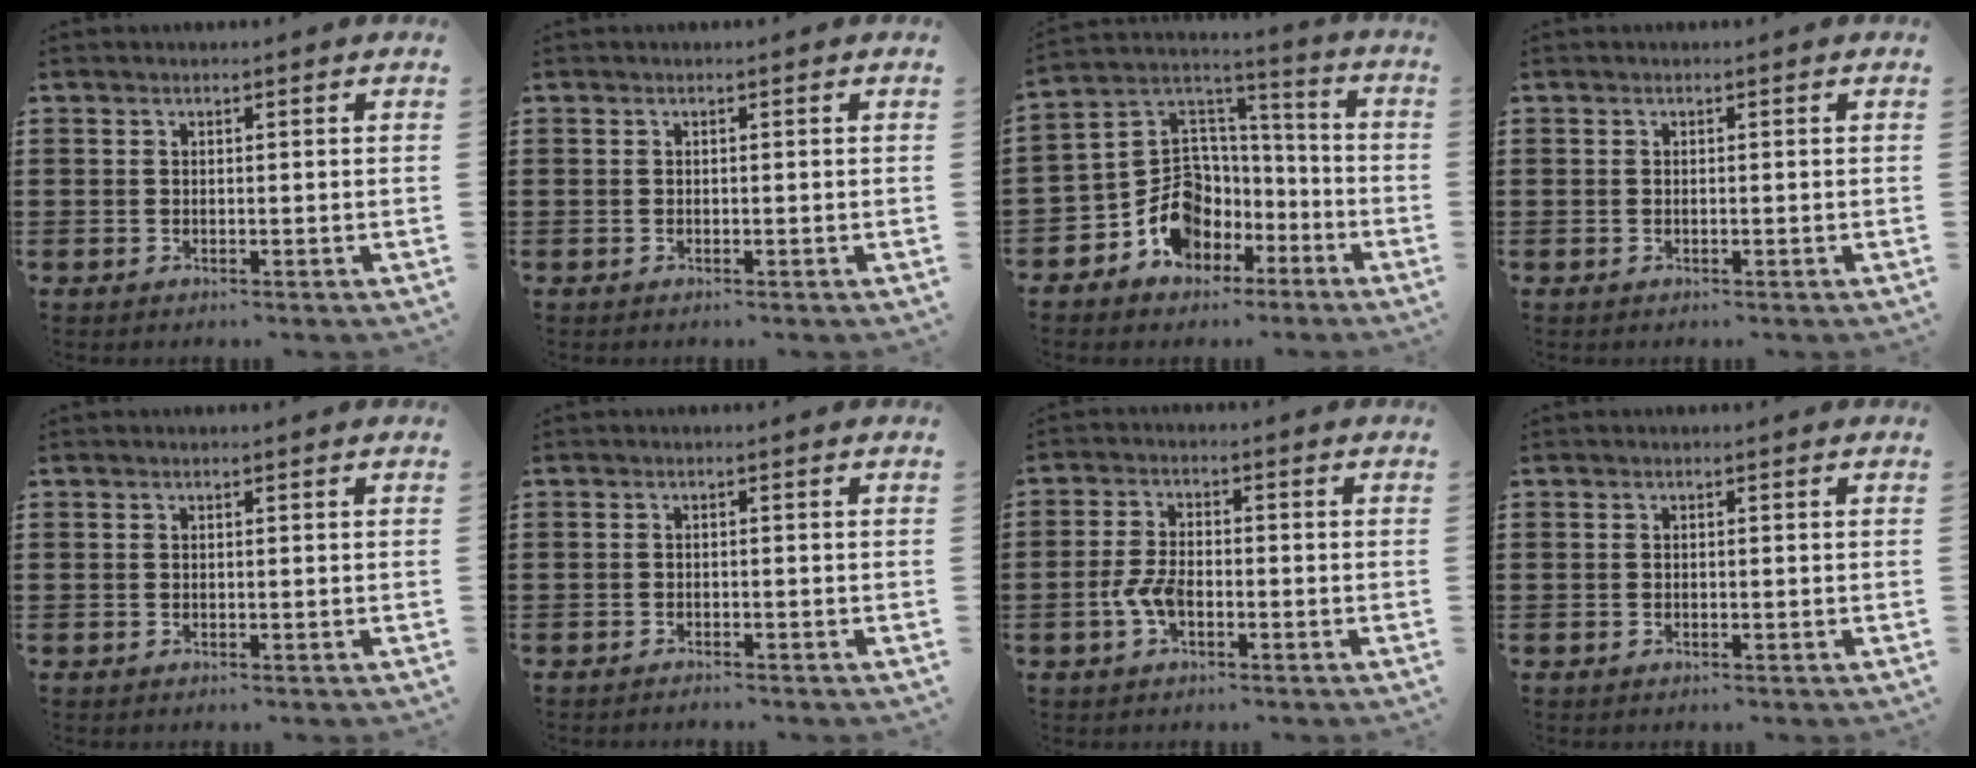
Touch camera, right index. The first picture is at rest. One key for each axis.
{"total": 0.0}
{"total": 9.5, "fx": -3.7, "fy": 8.4, "fz": 2.4, "tx": -0.078, "ty": -0.006, "tz": -0.067}
{"total": 0.0}
{"total": 0.0}
{"total": 1.2, "fx": -1.2, "fy": -0.1, "fz": -0.1, "tx": 0.000, "ty": 0.001, "tz": -0.025}
{"total": 4.3, "fx": -1.6, "fy": 2.1, "fz": 3.3, "tx": -0.088, "ty": -0.005, "tz": -0.037}
{"total": 0.0}